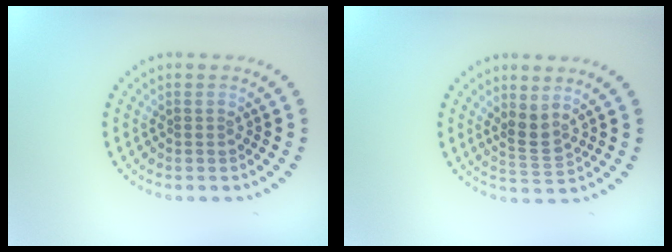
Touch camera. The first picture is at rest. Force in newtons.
{"total": 2.2, "press": 1.6, "slide": 1.5}